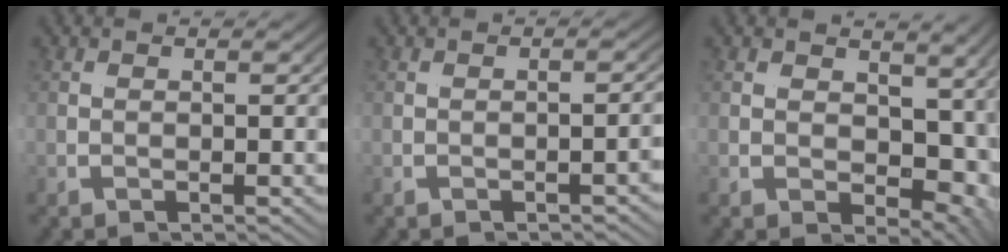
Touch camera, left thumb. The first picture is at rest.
{"total": 1.0, "force": [-0.2, -1.0, 0.0], "torque": [-0.005, 0.007, -0.006]}
{"total": 7.6, "force": [0.9, 5.0, 5.6], "torque": [-0.081, -0.006, 0.020]}